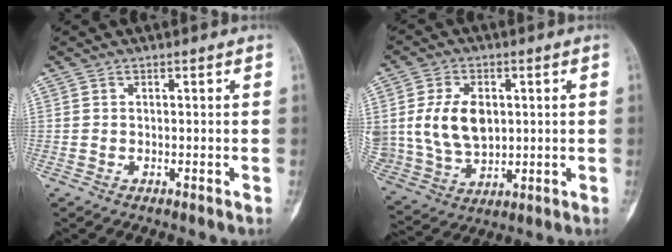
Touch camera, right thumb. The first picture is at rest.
{"total": 13.0, "force": [2.0, 9.0, 9.2], "torque": [-0.159, -0.008, 0.051]}